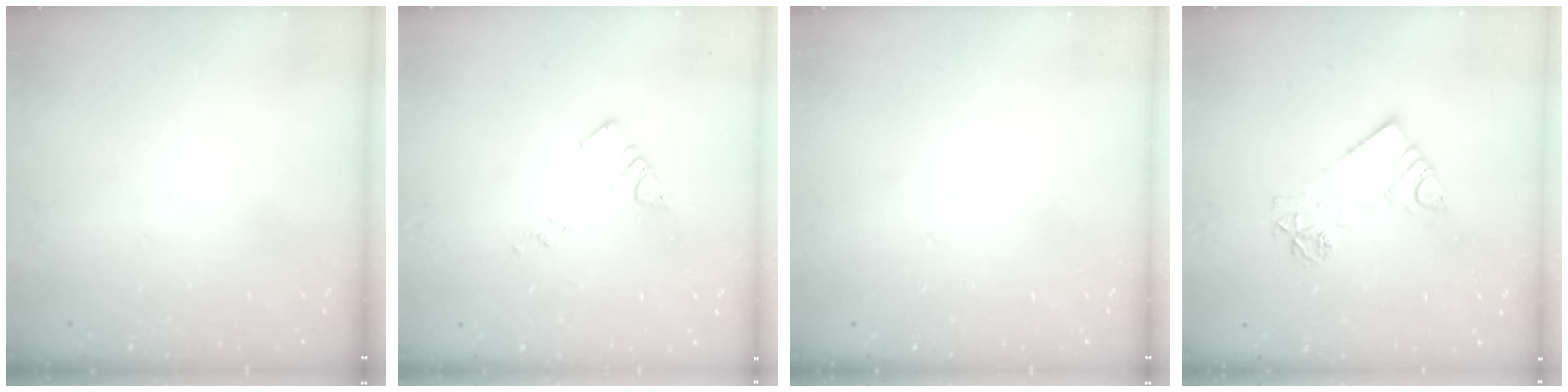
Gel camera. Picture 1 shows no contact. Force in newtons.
{"total": 3.2, "press": 3.2, "slide": 0.4}
{"total": 0.0}
{"total": 9.4, "press": 9.4, "slide": 0.7}